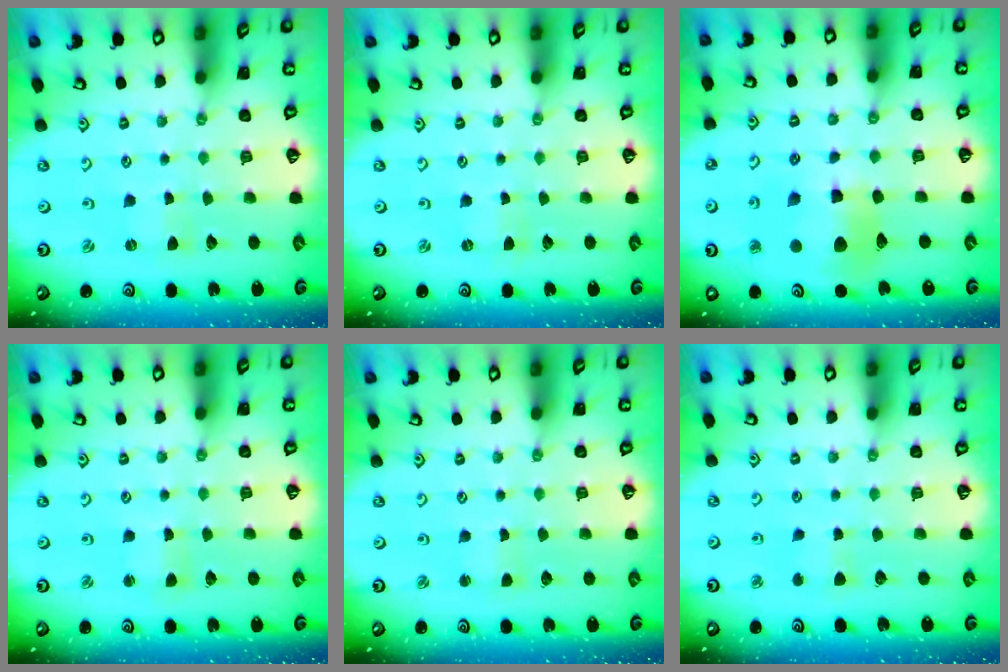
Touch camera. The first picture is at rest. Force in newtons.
{"total": 0.0}
{"total": 13.5, "press": 13.4, "slide": 1.8}
{"total": 1.3, "press": 1.2, "slide": 0.2}
{"total": 2.3, "press": 2.3, "slide": 0.4}
{"total": 2.7, "press": 2.6, "slide": 0.8}